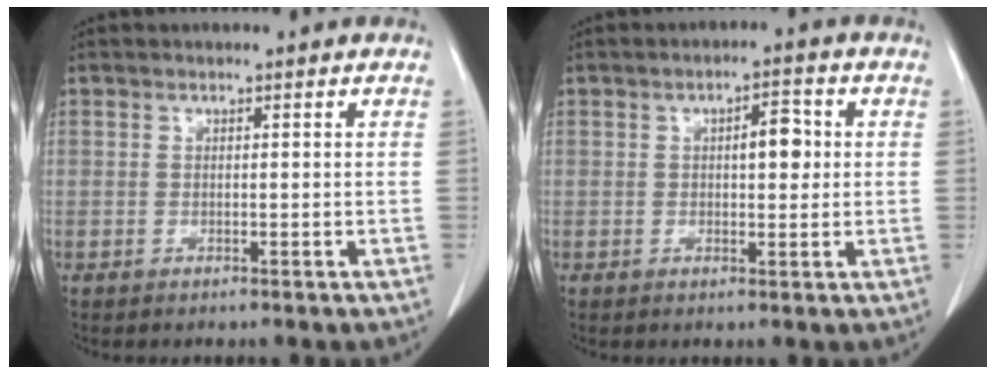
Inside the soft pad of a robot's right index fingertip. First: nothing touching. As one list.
[{"total": 4.1, "force": [0.6, 1.6, 3.8], "torque": [-0.057, 0.007, 0.009]}]